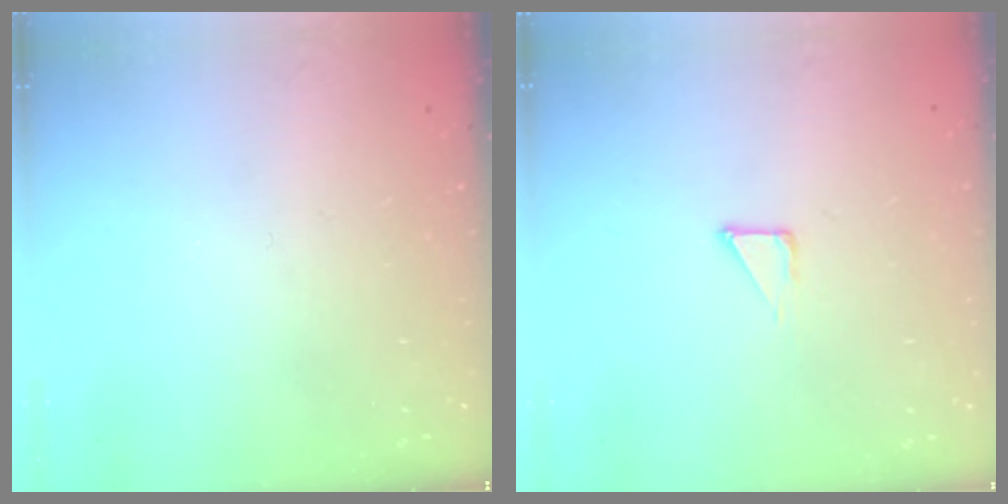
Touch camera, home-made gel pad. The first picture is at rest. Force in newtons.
{"total": 2.3, "press": 2.3, "slide": 0.1}